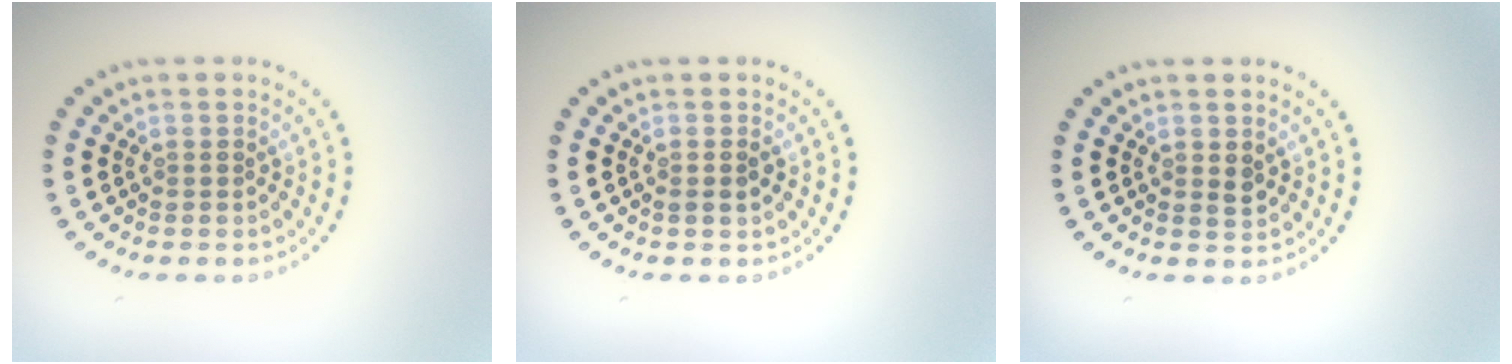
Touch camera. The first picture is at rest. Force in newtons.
{"total": 1.0, "press": 1.0, "slide": 0.3}
{"total": 1.2, "press": 1.2, "slide": 0.1}